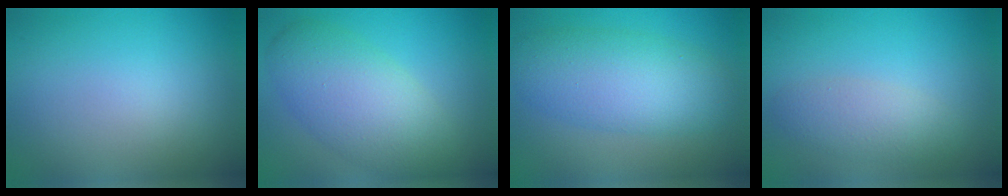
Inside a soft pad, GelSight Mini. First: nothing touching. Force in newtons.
{"total": 7.1, "press": 7.1, "slide": 0.6}
{"total": 6.6, "press": 6.6, "slide": 0.2}
{"total": 2.4, "press": 2.4, "slide": 0.1}